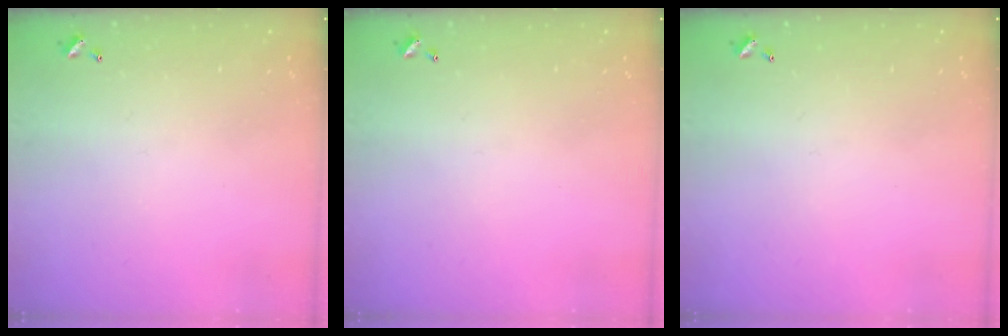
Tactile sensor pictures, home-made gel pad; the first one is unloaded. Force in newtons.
{"total": 0.0}
{"total": 0.0}